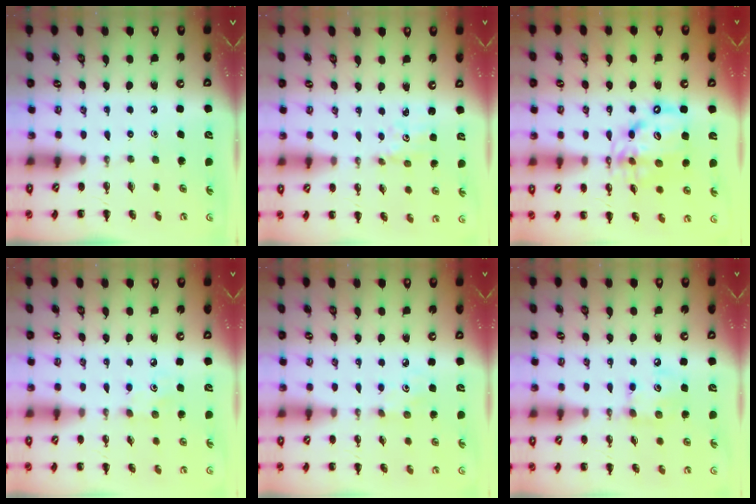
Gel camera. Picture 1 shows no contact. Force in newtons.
{"total": 1.8, "press": 1.7, "slide": 0.5}
{"total": 12.8, "press": 12.3, "slide": 3.5}
{"total": 2.9, "press": 2.8, "slide": 0.8}
{"total": 2.7, "press": 2.6, "slide": 0.6}
{"total": 6.5, "press": 6.5, "slide": 0.5}